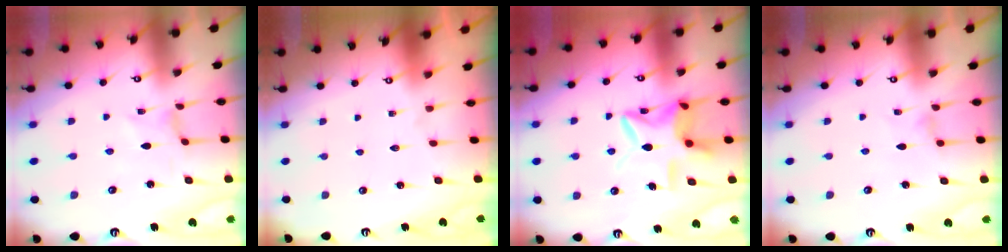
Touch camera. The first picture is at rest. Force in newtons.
{"total": 0.0}
{"total": 12.2, "press": 12.1, "slide": 1.2}
{"total": 0.8, "press": 0.8, "slide": 0.3}